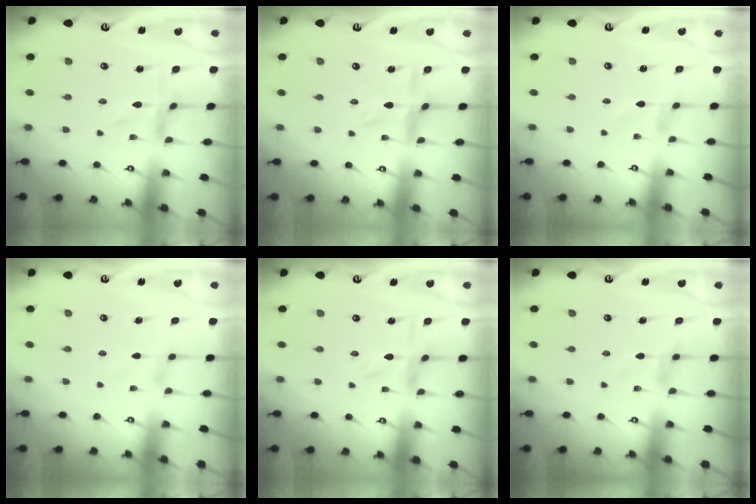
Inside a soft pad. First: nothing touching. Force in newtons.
{"total": 4.6, "press": 4.6, "slide": 0.5}
{"total": 1.3, "press": 1.3, "slide": 0.1}
{"total": 0.0}
{"total": 1.7, "press": 1.7, "slide": 0.3}
{"total": 1.2, "press": 1.2, "slide": 0.3}